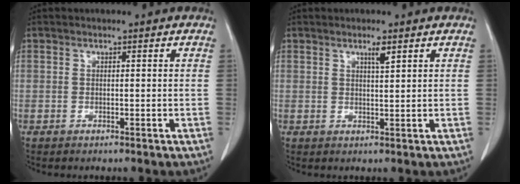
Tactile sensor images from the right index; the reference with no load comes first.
{"total": 1.9, "force": [1.2, 0.0, 1.5], "torque": [-0.028, -0.003, 0.020]}